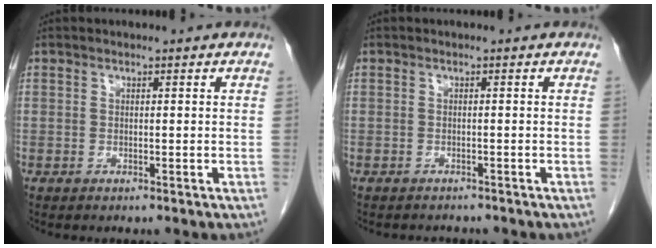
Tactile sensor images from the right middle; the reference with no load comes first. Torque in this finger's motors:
{"motor_torque": [0.02, -0.02, -0.04, -0.01]}